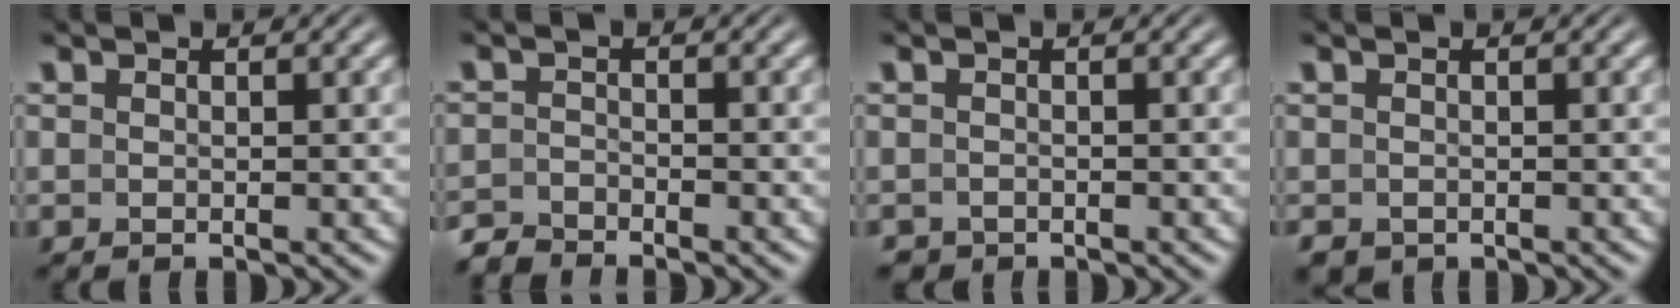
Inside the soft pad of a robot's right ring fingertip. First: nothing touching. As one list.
[{"total": 2.5, "force": [-2.5, 0.3, -0.1], "torque": [0.001, -0.010, -0.045]}, {"total": 1.9, "force": [-1.6, 0.9, 0.0], "torque": [-0.008, -0.019, -0.021]}, {"total": 2.4, "force": [-1.6, 1.6, 0.6], "torque": [-0.023, -0.023, -0.016]}]